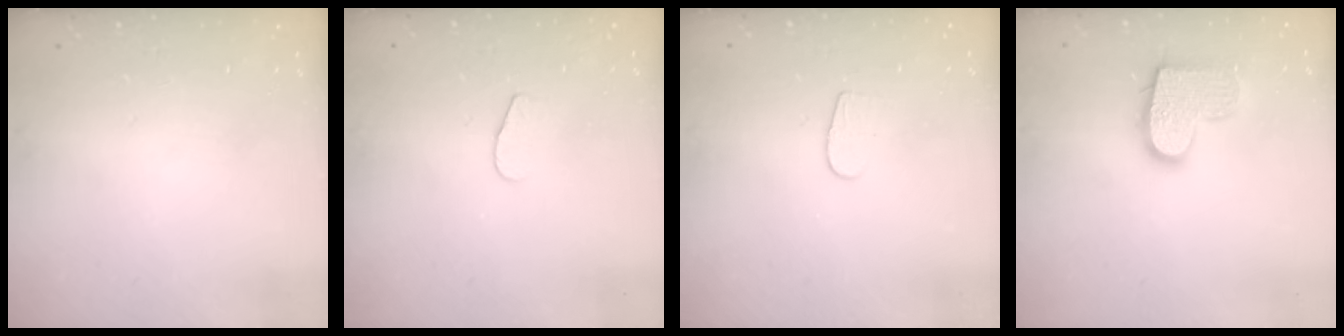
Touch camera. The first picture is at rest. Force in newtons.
{"total": 5.4, "press": 5.4, "slide": 0.5}
{"total": 4.3, "press": 4.2, "slide": 0.3}
{"total": 12.7, "press": 12.7, "slide": 0.7}